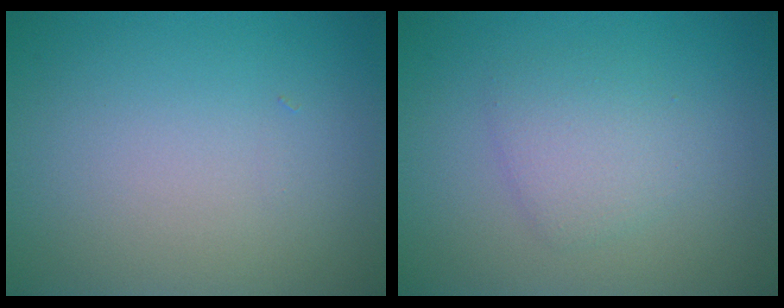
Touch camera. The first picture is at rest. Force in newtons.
{"total": 2.4, "press": 2.4, "slide": 0.3}